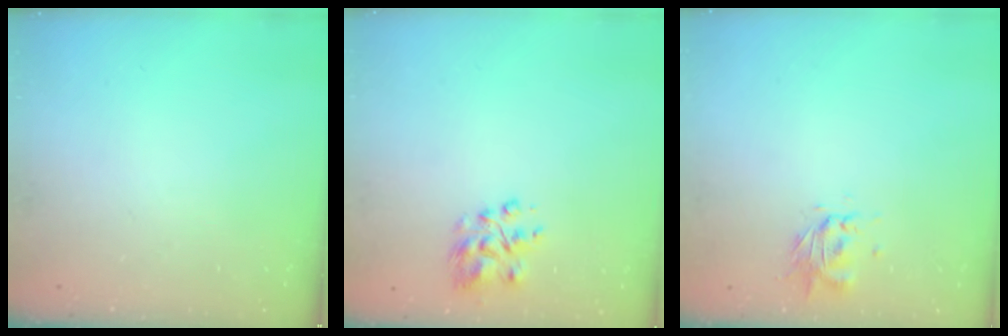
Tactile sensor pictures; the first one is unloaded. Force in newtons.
{"total": 5.5, "press": 5.4, "slide": 0.8}
{"total": 0.7, "press": 0.7, "slide": 0.3}